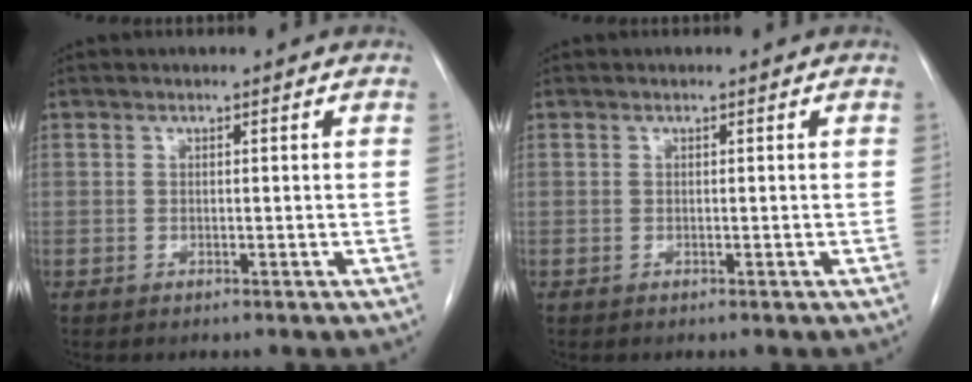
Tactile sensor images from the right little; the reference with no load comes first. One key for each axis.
{"total": 0.0}